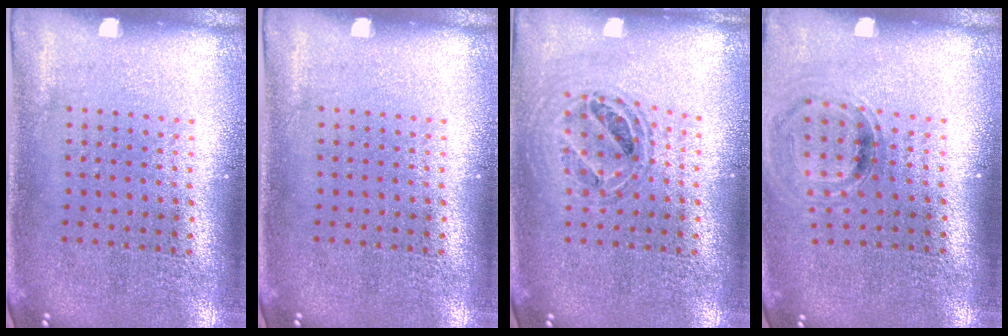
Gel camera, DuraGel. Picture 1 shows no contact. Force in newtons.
{"total": 0.0}
{"total": 0.8, "press": 0.8, "slide": 0.3}
{"total": 0.9, "press": 0.9, "slide": 0.2}